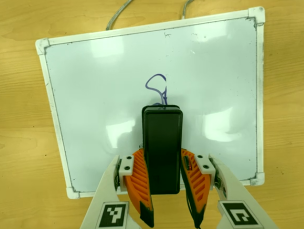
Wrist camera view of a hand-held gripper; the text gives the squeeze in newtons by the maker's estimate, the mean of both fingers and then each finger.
{"total": 8.2, "left": 6.5, "right": 10.0}